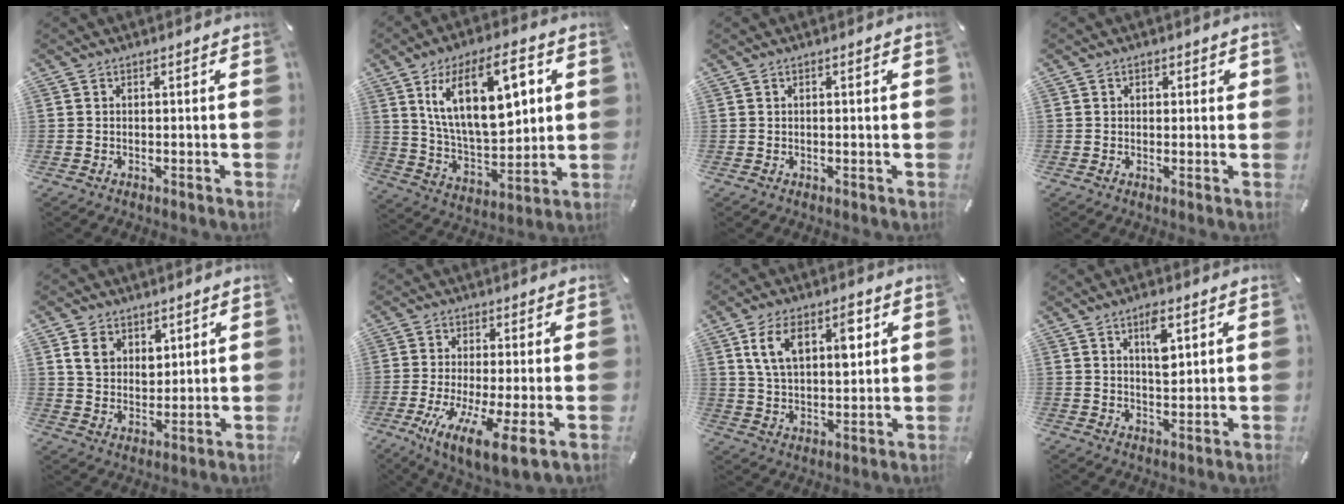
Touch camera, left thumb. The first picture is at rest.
{"total": 21.0, "force": [8.5, 10.6, 16.0], "torque": [-0.282, -0.019, 0.135]}
{"total": 0.8, "force": [0.2, 0.2, 0.7], "torque": [-0.013, 0.002, 0.003]}
{"total": 1.5, "force": [0.4, 1.2, 0.8], "torque": [-0.001, 0.000, 0.002]}
{"total": 7.7, "force": [3.9, 5.9, 3.0], "torque": [-0.050, -0.009, 0.069]}
{"total": 11.0, "force": [-3.4, 1.8, 10.3], "torque": [-0.207, -0.017, -0.052]}
{"total": 11.4, "force": [4.9, 6.4, 8.0], "torque": [-0.132, 0.001, 0.085]}
{"total": 6.6, "force": [2.8, 2.7, 5.2], "torque": [-0.079, -0.006, 0.041]}